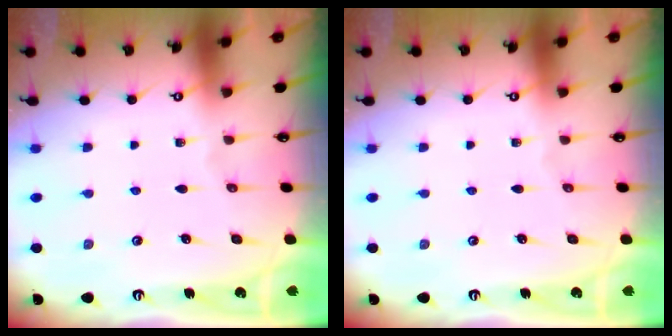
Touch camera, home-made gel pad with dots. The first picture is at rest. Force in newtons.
{"total": 0.0}